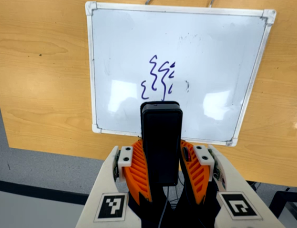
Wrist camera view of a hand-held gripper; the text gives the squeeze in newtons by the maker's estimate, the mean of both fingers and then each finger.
{"total": 8.7, "left": 7.1, "right": 10.2}